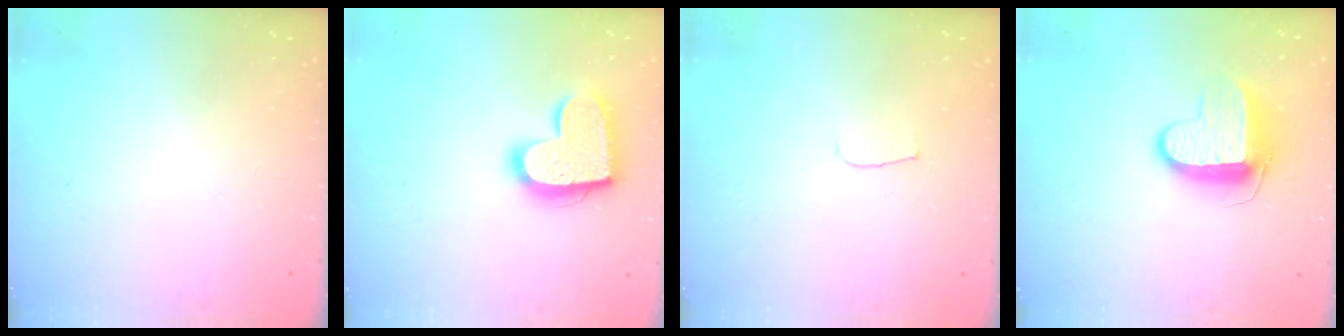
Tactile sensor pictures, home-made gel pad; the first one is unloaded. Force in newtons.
{"total": 16.9, "press": 16.8, "slide": 1.2}
{"total": 4.3, "press": 4.2, "slide": 0.4}
{"total": 10.3, "press": 10.3, "slide": 1.0}